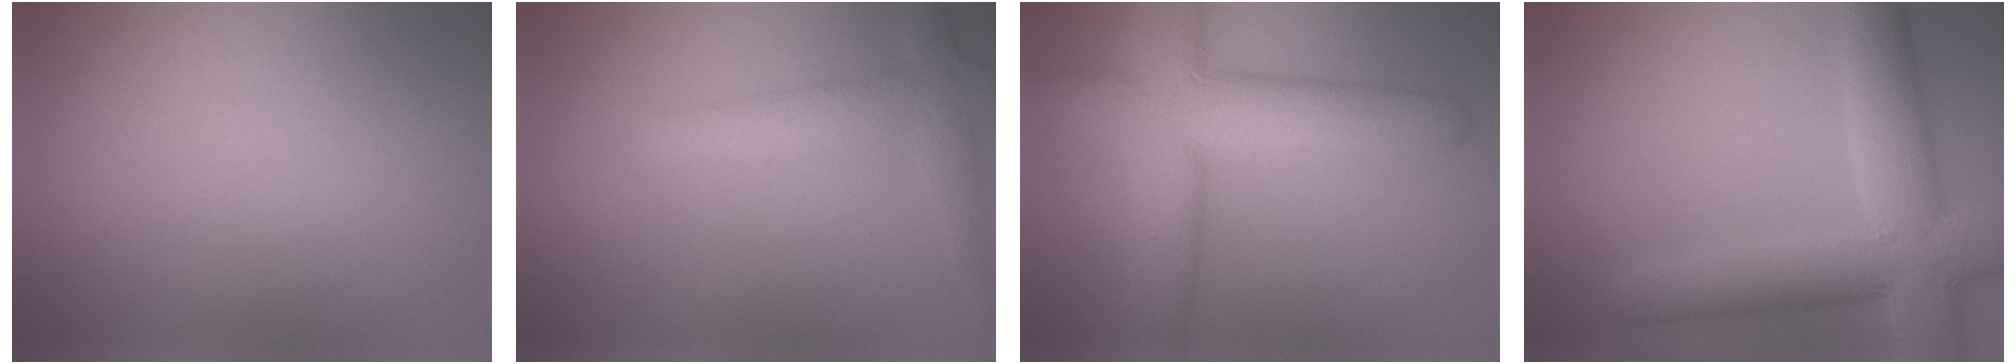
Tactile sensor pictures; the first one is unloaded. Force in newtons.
{"total": 3.5, "press": 3.5, "slide": 0.1}
{"total": 10.0, "press": 9.9, "slide": 0.5}
{"total": 9.1, "press": 9.0, "slide": 0.5}